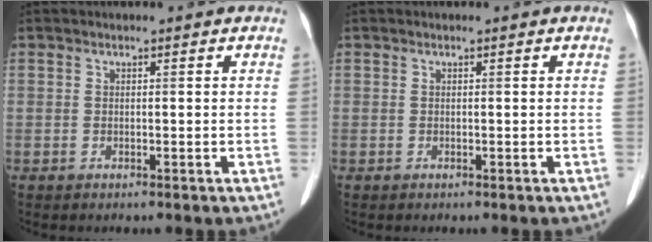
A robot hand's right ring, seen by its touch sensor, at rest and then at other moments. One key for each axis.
{"total": 0.0}